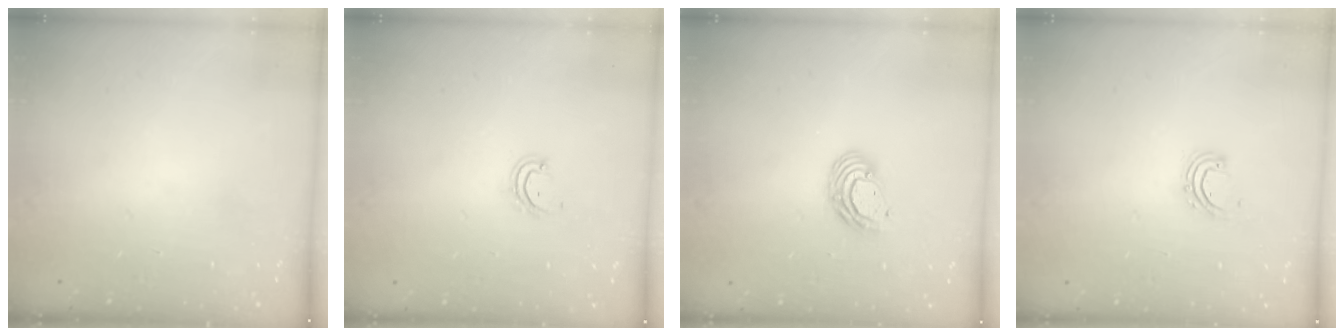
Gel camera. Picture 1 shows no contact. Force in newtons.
{"total": 4.0, "press": 4.0, "slide": 0.3}
{"total": 7.8, "press": 7.7, "slide": 1.2}
{"total": 3.9, "press": 3.9, "slide": 0.2}